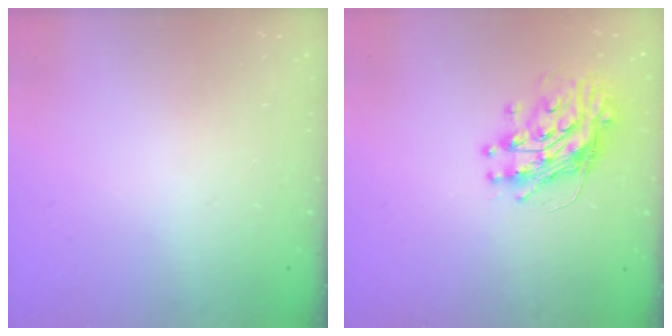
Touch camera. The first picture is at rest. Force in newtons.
{"total": 12.0, "press": 11.9, "slide": 1.2}